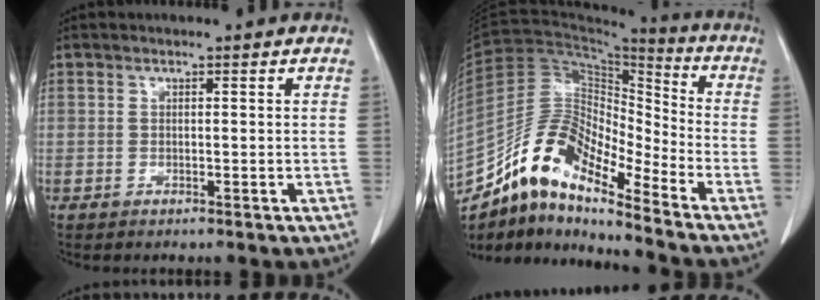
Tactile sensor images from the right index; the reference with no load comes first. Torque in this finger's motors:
{"motor_torque": [0.26, -0.33, 0.66, 0.09]}